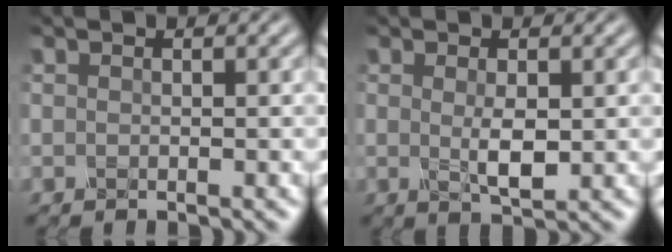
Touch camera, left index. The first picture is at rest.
{"total": 2.5, "force": [0.1, 0.8, 2.4], "torque": [-0.049, -0.007, 0.006]}